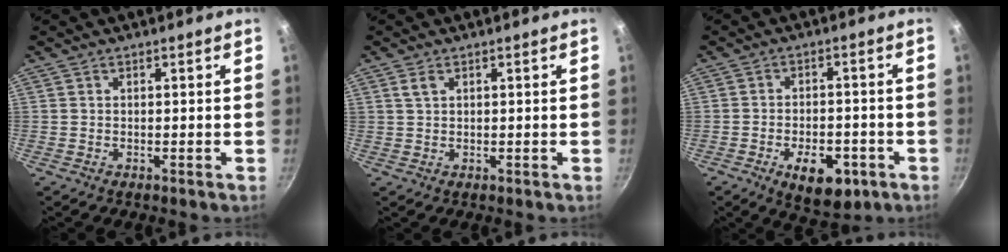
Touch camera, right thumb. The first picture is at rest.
{"total": 1.8, "force": [0.9, 1.0, 1.1], "torque": [-0.018, -0.001, 0.018]}
{"total": 10.3, "force": [-4.4, 5.6, 7.4], "torque": [-0.078, 0.013, -0.055]}